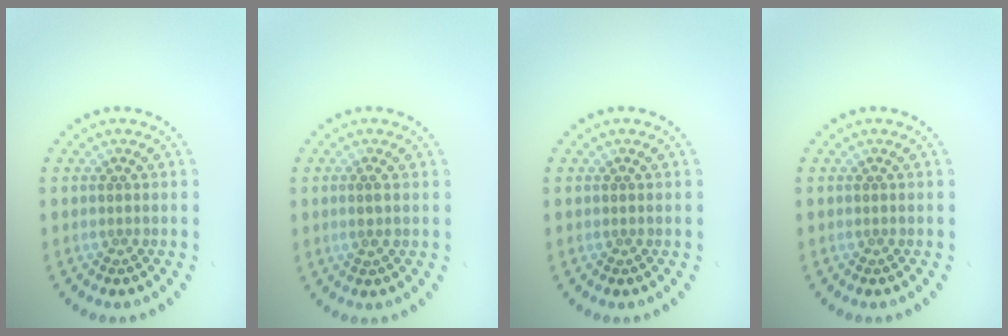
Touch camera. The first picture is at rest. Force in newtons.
{"total": 0.7, "press": 0.4, "slide": 0.5}
{"total": 0.0}
{"total": 0.0}